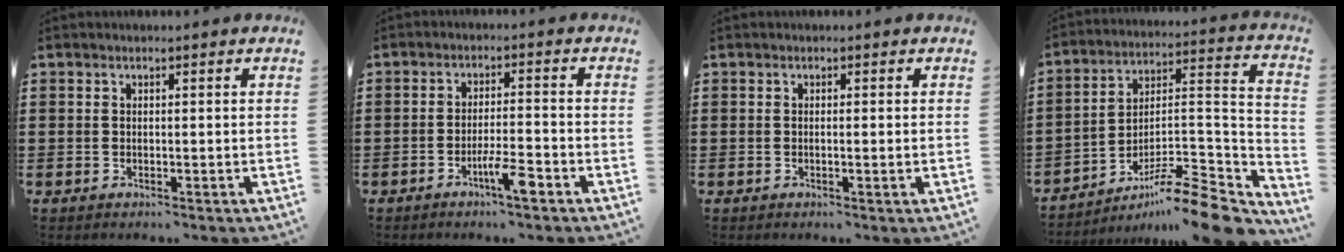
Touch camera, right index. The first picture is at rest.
{"total": 5.2, "force": [-3.2, 0.6, 4.1], "torque": [-0.078, -0.005, -0.058]}
{"total": 0.7, "force": [-0.1, -0.1, 0.7], "torque": [-0.013, -0.006, -0.001]}
{"total": 11.7, "force": [-9.6, 1.4, 6.5], "torque": [-0.093, 0.020, -0.185]}